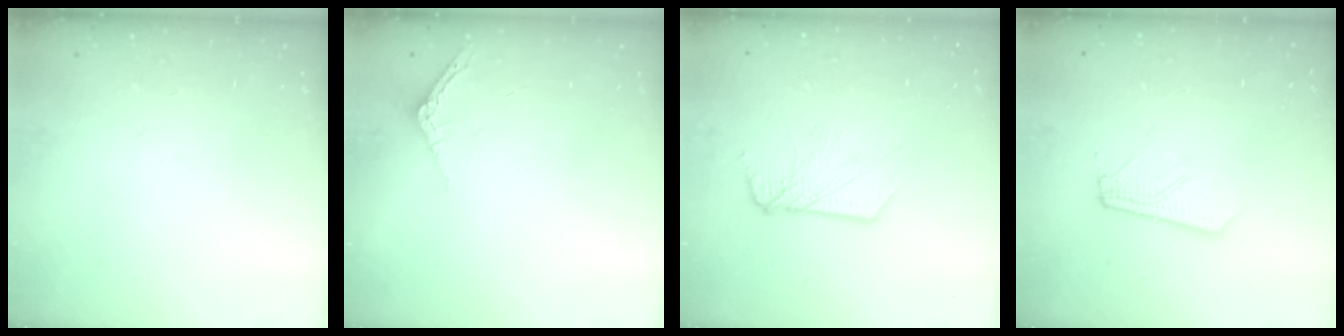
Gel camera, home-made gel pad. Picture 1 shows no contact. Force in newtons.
{"total": 2.5, "press": 2.5, "slide": 0.2}
{"total": 8.3, "press": 8.3, "slide": 0.3}
{"total": 3.8, "press": 3.8, "slide": 0.3}